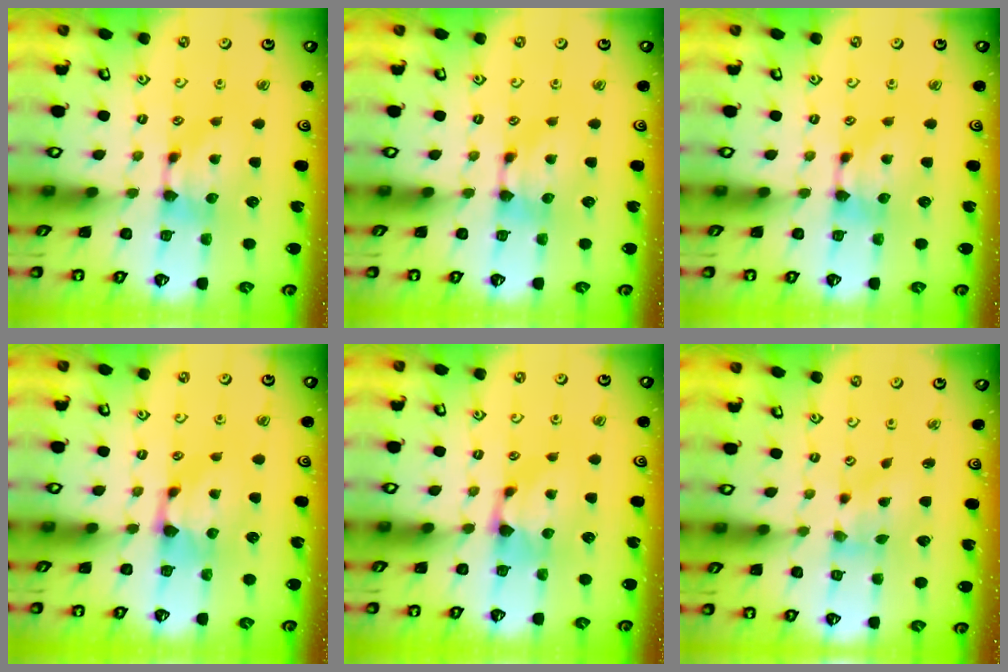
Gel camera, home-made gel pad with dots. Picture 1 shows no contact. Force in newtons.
{"total": 0.0}
{"total": 0.0}
{"total": 0.6, "press": 0.1, "slide": 0.6}
{"total": 0.9, "press": 0.5, "slide": 0.7}
{"total": 1.2, "press": 0.6, "slide": 1.1}